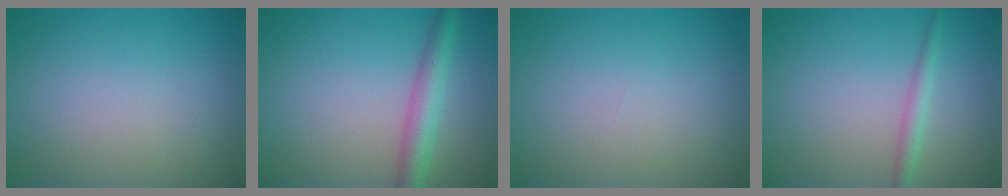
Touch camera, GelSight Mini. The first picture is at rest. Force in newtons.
{"total": 3.6, "press": 3.6, "slide": 0.1}
{"total": 0.0}
{"total": 1.7, "press": 1.7, "slide": 0.0}